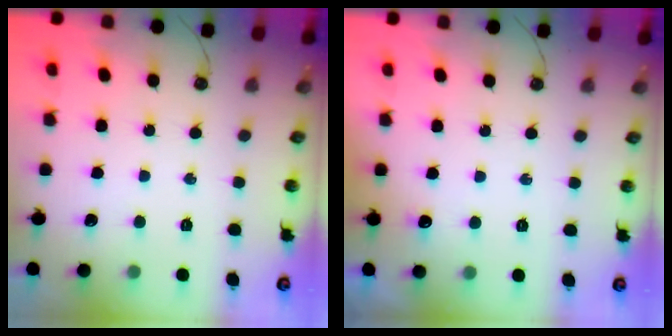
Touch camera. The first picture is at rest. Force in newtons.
{"total": 3.7, "press": 3.5, "slide": 1.0}